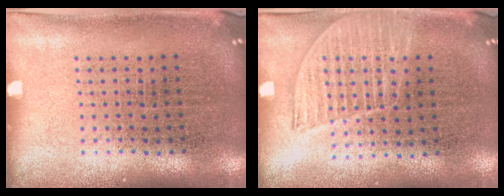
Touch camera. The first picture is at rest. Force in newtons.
{"total": 1.4, "press": 1.2, "slide": 0.6}